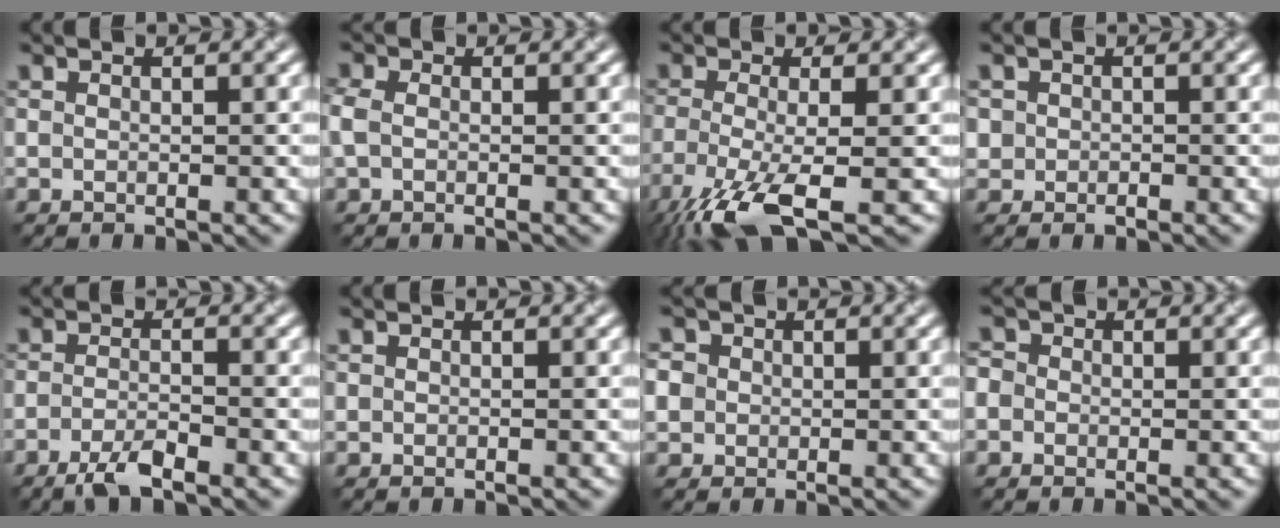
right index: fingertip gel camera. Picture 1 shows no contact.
{"total": 1.2, "force": [-0.3, 0.7, 0.9], "torque": [-0.032, 0.004, -0.012]}
{"total": 7.4, "force": [-4.6, 1.8, 5.6], "torque": [-0.130, -0.015, -0.090]}
{"total": 0.8, "force": [-0.2, 0.8, -0.3], "torque": [0.004, 0.001, -0.004]}
{"total": 2.6, "force": [-2.0, 0.3, 1.6], "torque": [-0.042, 0.003, -0.046]}
{"total": 0.0}
{"total": 2.8, "force": [0.5, 2.6, 0.6], "torque": [-0.015, 0.018, -0.007]}
{"total": 1.3, "force": [-0.4, 1.2, 0.1], "torque": [-0.003, 0.005, -0.017]}